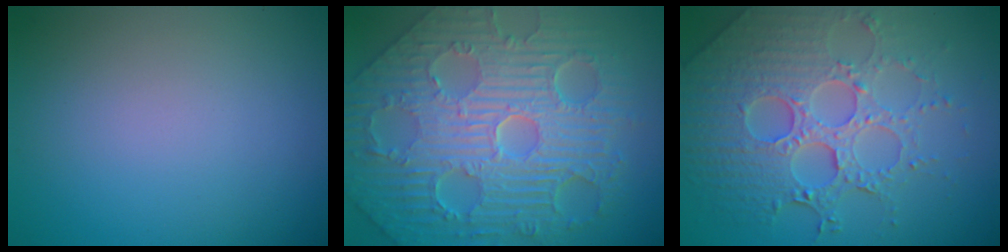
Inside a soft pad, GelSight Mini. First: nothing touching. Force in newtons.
{"total": 12.0, "press": 8.0, "slide": 8.9}
{"total": 8.1, "press": 5.8, "slide": 5.6}